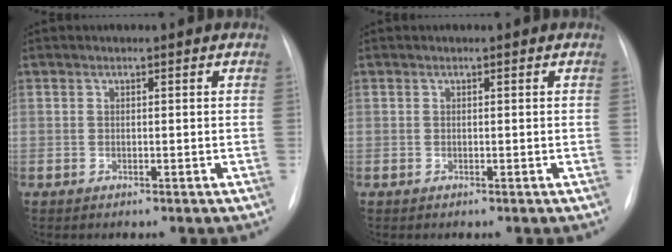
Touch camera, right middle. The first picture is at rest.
{"total": 0.0}